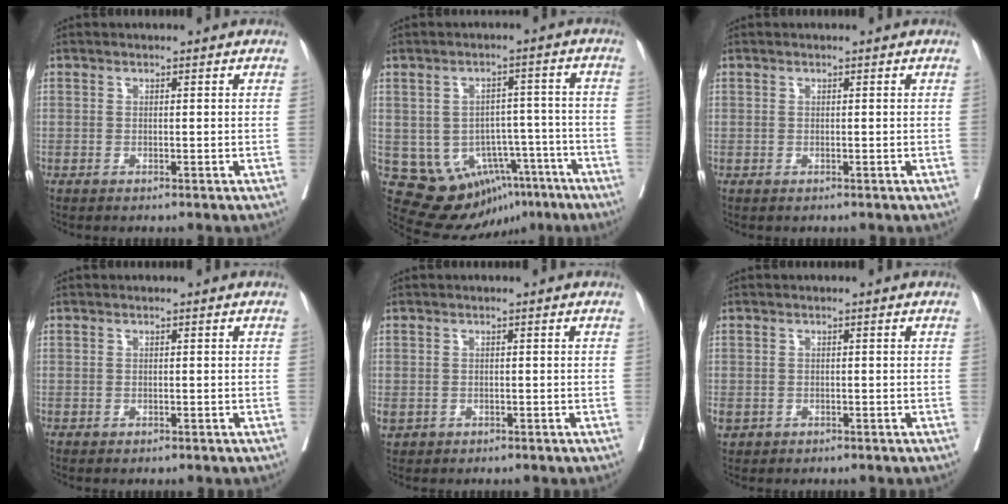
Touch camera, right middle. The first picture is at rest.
{"total": 19.0, "force": [-14.2, 8.7, 9.1], "torque": [-0.075, 0.052, -0.176]}
{"total": 0.0}
{"total": 0.0}
{"total": 2.3, "force": [-0.5, 2.0, 1.0], "torque": [-0.026, 0.000, 0.002]}
{"total": 3.0, "force": [-0.9, 2.6, 1.3], "torque": [-0.036, 0.000, -0.006]}